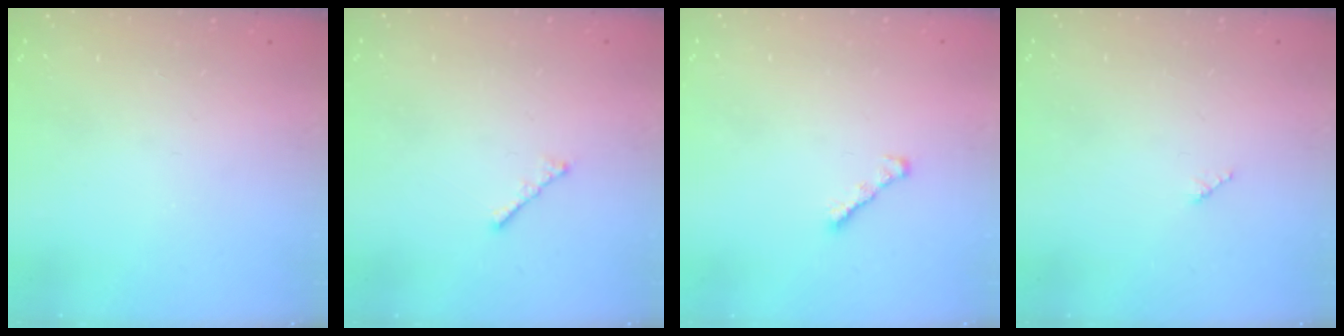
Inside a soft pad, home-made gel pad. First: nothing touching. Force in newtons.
{"total": 1.9, "press": 1.8, "slide": 0.5}
{"total": 2.5, "press": 2.4, "slide": 0.6}
{"total": 2.5, "press": 2.5, "slide": 0.3}